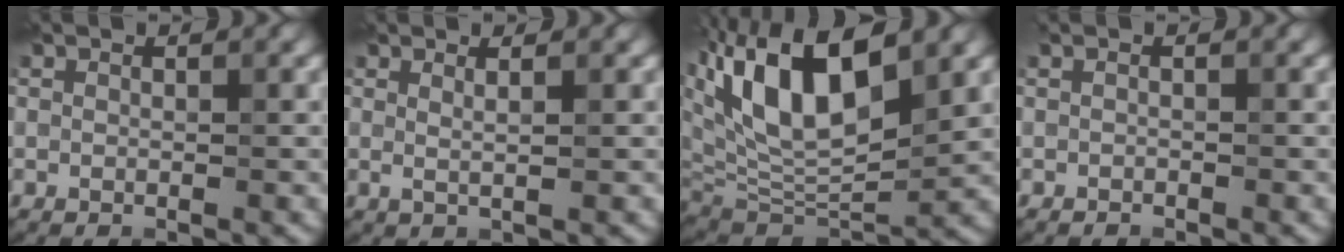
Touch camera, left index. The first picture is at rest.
{"total": 1.7, "force": [0.7, 0.6, 1.4], "torque": [-0.019, -0.002, 0.003]}
{"total": 12.0, "force": [4.5, 5.5, 9.7], "torque": [-0.175, 0.014, 0.078]}
{"total": 0.6, "force": [-0.4, 0.3, 0.3], "torque": [-0.008, -0.003, -0.005]}